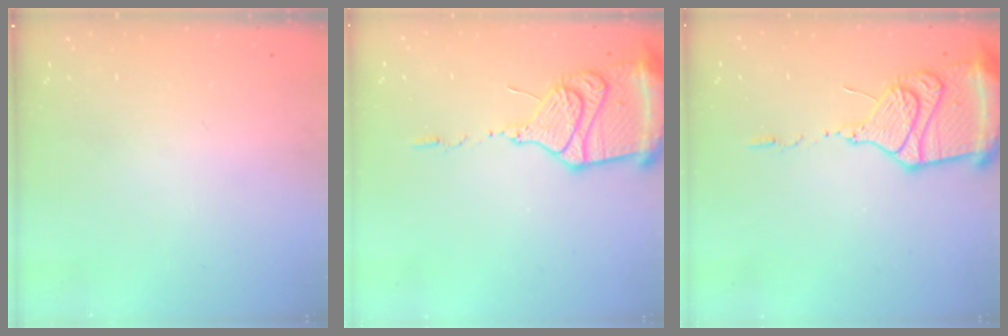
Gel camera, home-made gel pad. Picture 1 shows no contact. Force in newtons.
{"total": 16.9, "press": 16.8, "slide": 1.8}
{"total": 16.9, "press": 16.8, "slide": 1.8}